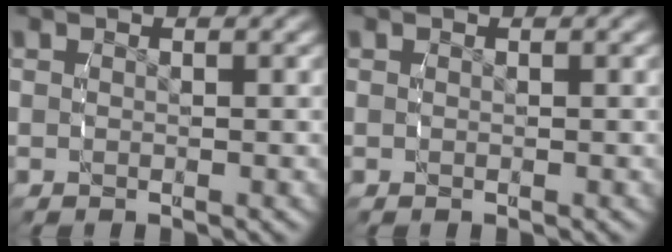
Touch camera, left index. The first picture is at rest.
{"total": 0.0}